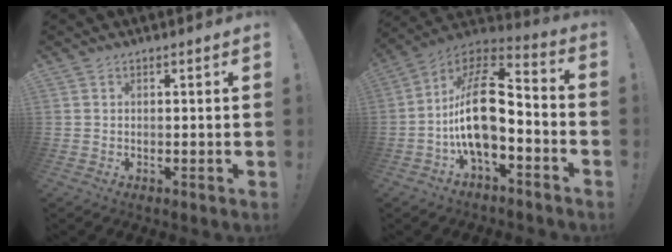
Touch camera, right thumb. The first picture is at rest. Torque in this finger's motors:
{"motor_torque": [2.50, 2.54, 0.66, -0.42, 0.33]}